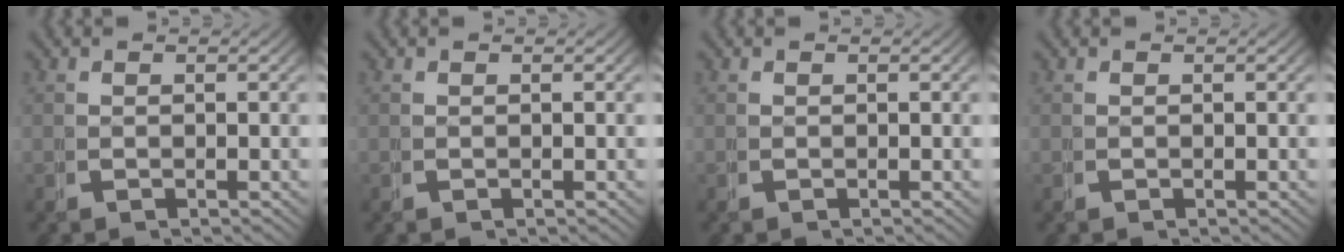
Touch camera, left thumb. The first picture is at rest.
{"total": 0.0}
{"total": 0.0}
{"total": 0.0}